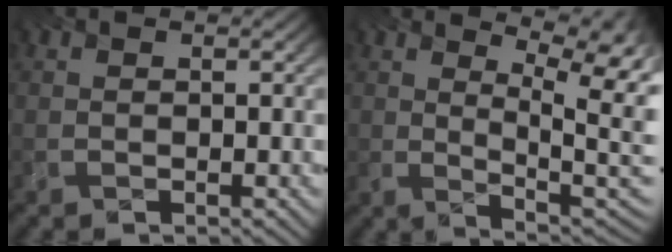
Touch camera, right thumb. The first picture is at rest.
{"total": 11.4, "force": [5.8, 4.0, 8.9], "torque": [-0.169, 0.019, 0.087]}